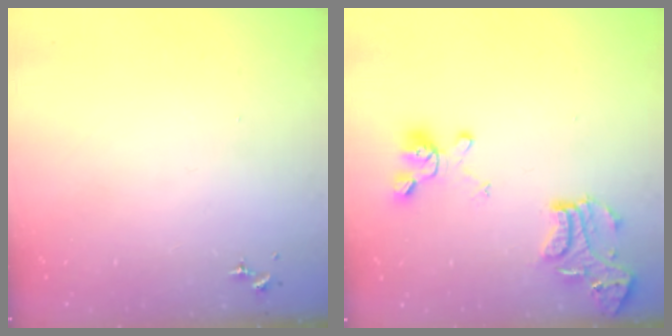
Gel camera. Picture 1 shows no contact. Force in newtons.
{"total": 17.1, "press": 17.0, "slide": 1.7}